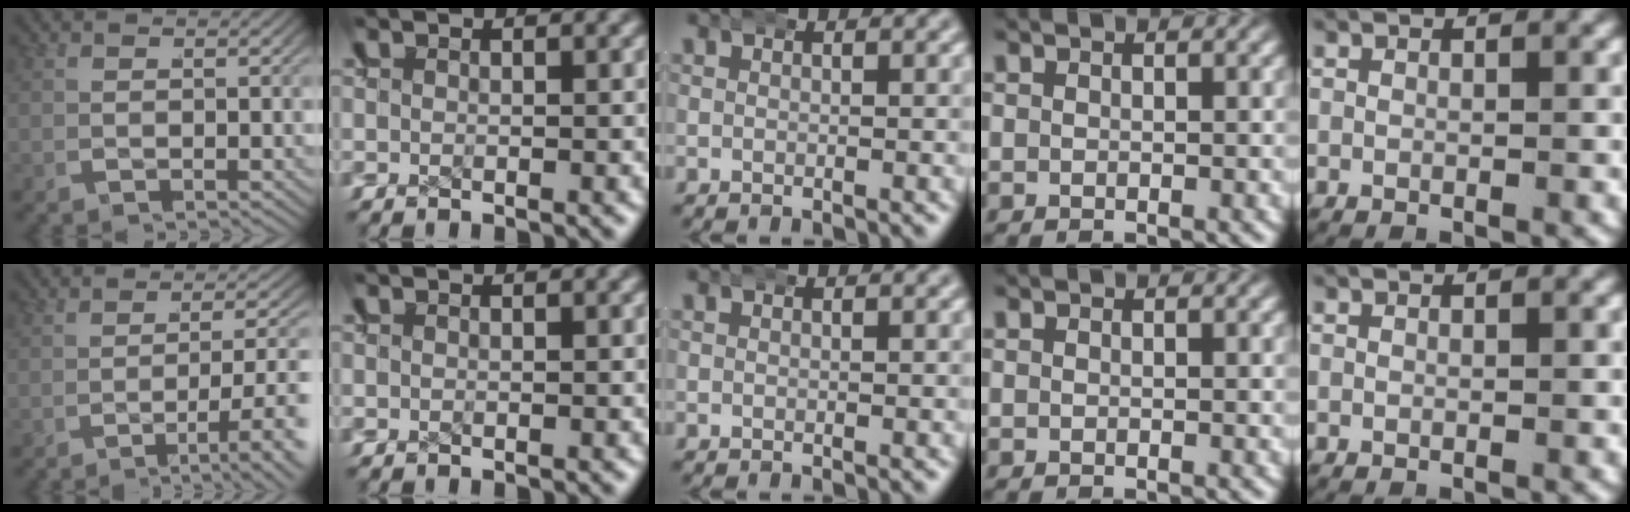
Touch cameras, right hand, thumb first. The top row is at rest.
{"thumb": {"total": 5.7, "force": [-2.6, 1.7, 4.9], "torque": [-0.078, 0.002, -0.046]}}